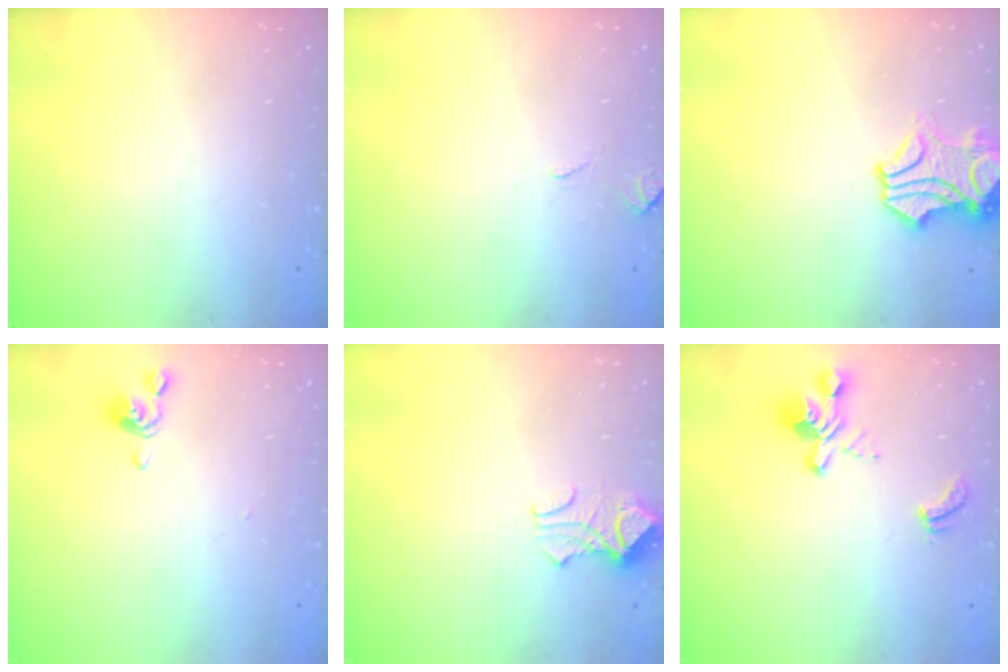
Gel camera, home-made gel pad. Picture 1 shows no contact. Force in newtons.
{"total": 1.1, "press": 1.0, "slide": 0.4}
{"total": 1.7, "press": 1.1, "slide": 1.2}
{"total": 0.7, "press": 0.6, "slide": 0.5}
{"total": 2.4, "press": 2.3, "slide": 0.7}
{"total": 4.0, "press": 3.7, "slide": 1.6}